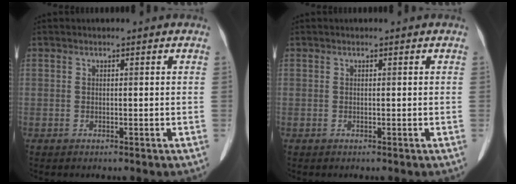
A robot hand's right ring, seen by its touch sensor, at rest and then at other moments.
{"total": 0.0}